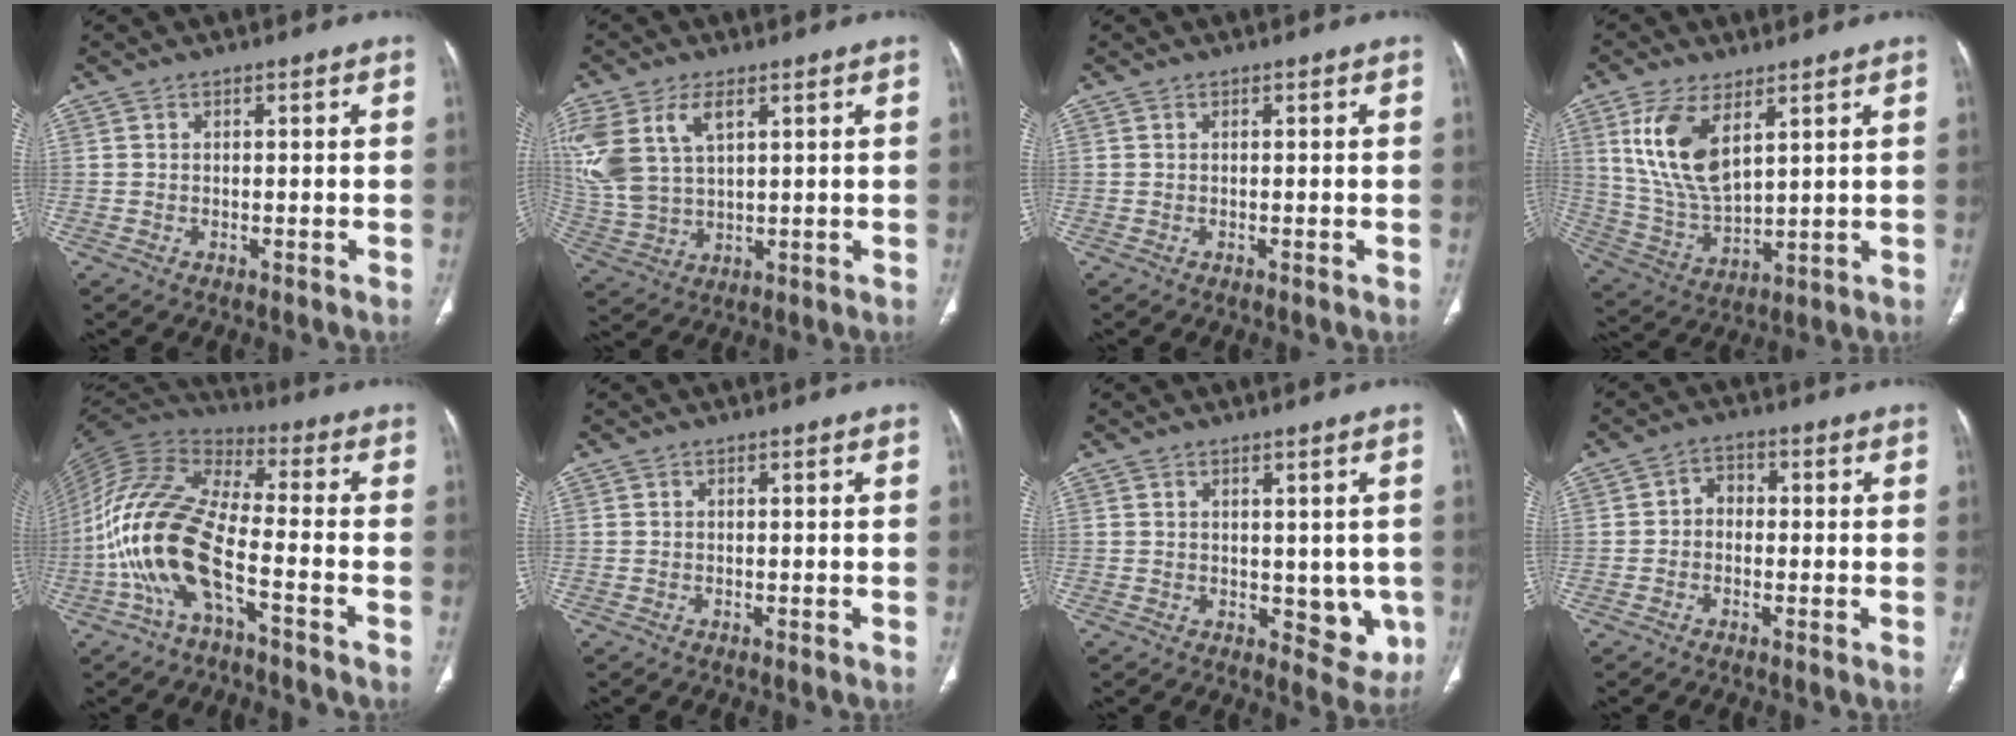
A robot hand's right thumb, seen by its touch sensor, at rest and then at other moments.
{"total": 13.0, "force": [5.2, 7.2, 9.4], "torque": [-0.218, -0.003, 0.115]}
{"total": 0.0}
{"total": 13.1, "force": [5.6, 6.2, 10.1], "torque": [-0.196, -0.022, 0.125]}
{"total": 17.0, "force": [-6.0, 6.2, 14.7], "torque": [-0.314, 0.058, -0.121]}
{"total": 0.0}
{"total": 6.3, "force": [0.1, 3.8, 5.0], "torque": [-0.030, -0.014, 0.015]}
{"total": 3.2, "force": [-0.4, 2.7, 1.8], "torque": [-0.010, 0.016, -0.018]}